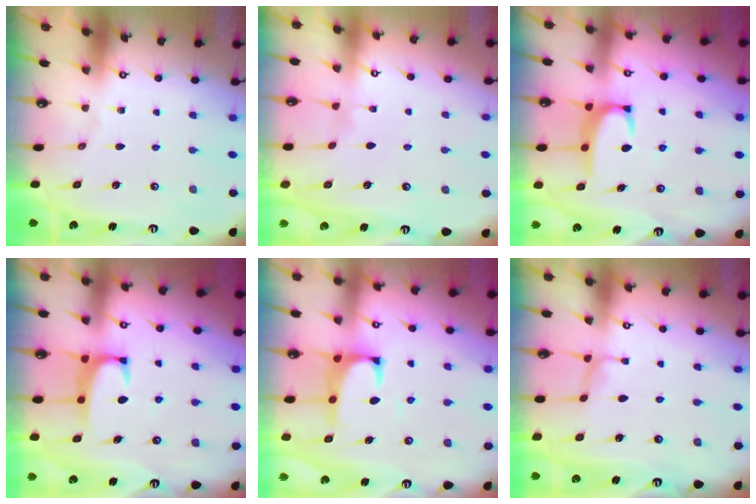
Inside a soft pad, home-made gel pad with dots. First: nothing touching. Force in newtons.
{"total": 3.6, "press": 3.5, "slide": 0.2}
{"total": 3.2, "press": 3.2, "slide": 0.3}
{"total": 2.3, "press": 2.3, "slide": 0.3}
{"total": 1.8, "press": 1.6, "slide": 0.7}
{"total": 2.0, "press": 1.9, "slide": 0.5}